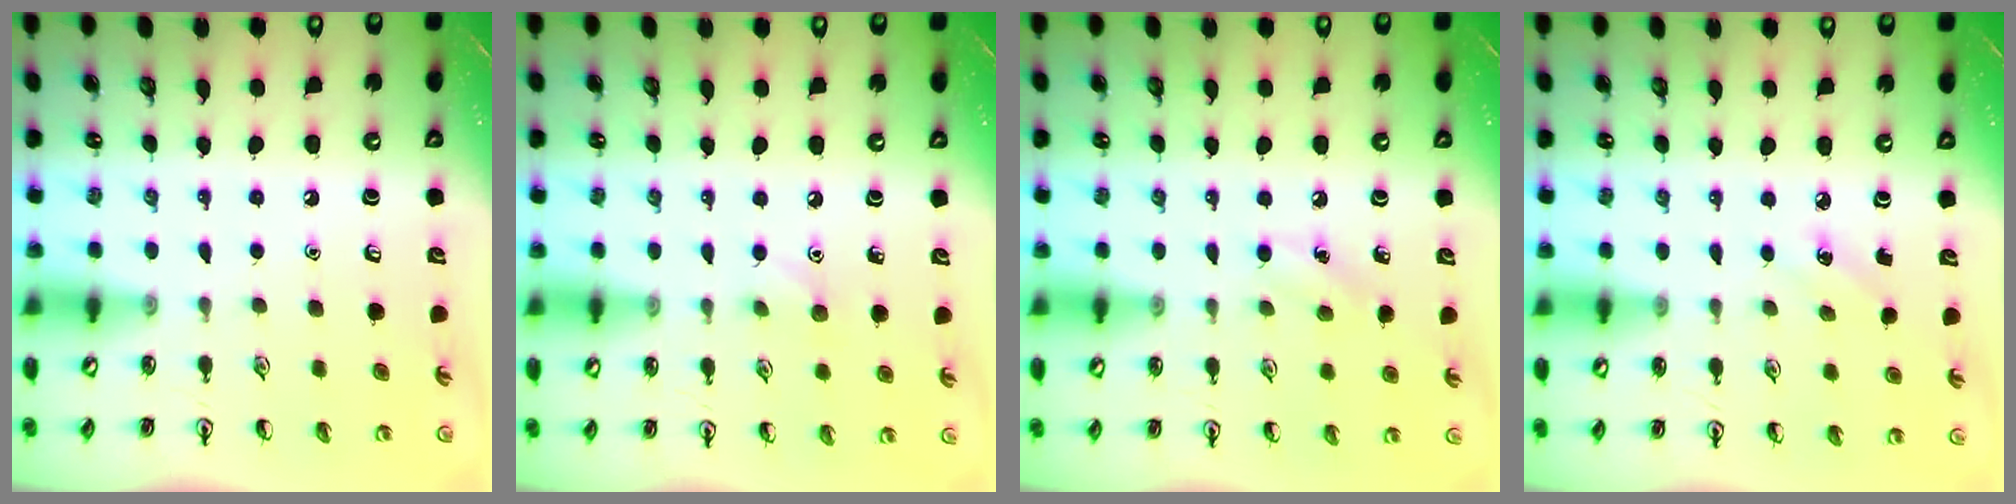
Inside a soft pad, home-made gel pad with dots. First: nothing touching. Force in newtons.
{"total": 5.1, "press": 4.8, "slide": 1.6}
{"total": 7.1, "press": 6.9, "slide": 1.7}
{"total": 1.9, "press": 1.7, "slide": 0.8}